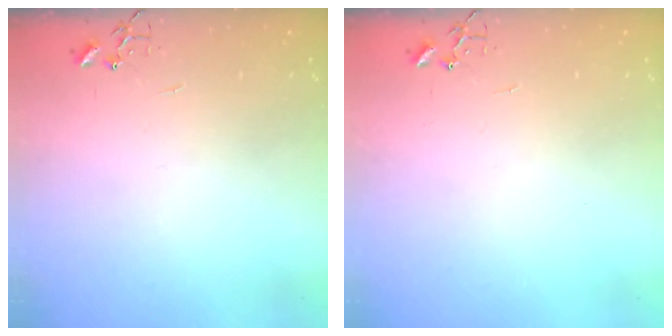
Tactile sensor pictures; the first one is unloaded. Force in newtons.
{"total": 0.0}